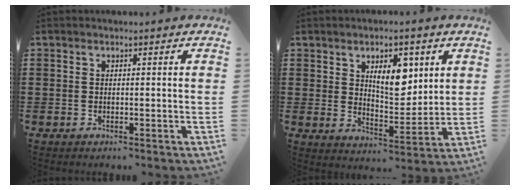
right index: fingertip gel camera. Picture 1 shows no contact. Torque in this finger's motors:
{"motor_torque": [0.54, 0.21, 0.25, 0.05]}